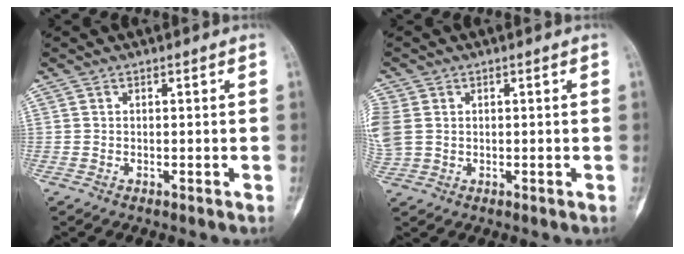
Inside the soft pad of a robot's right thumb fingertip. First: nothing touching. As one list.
[{"total": 7.7, "force": [1.0, 6.2, 4.5], "torque": [-0.137, 0.009, 0.026]}]